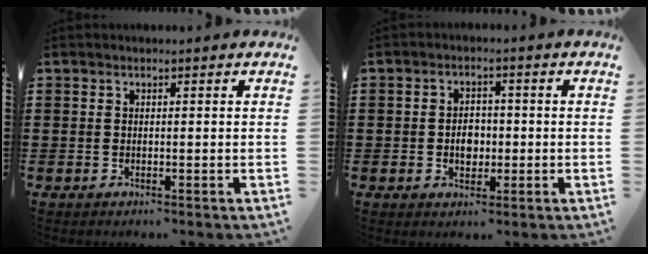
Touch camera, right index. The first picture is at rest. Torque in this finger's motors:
{"motor_torque": [2.14, 0.00, 0.13, 0.03]}